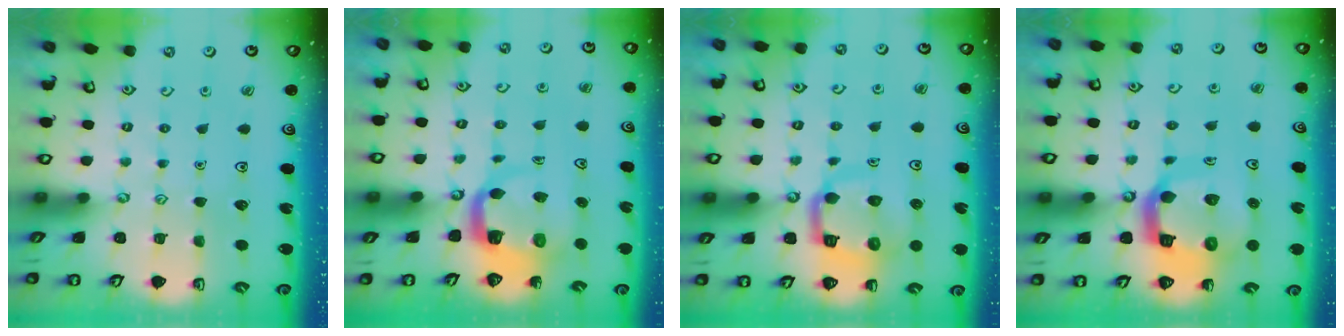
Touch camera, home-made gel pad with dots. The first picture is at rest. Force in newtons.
{"total": 5.7, "press": 5.6, "slide": 0.8}
{"total": 11.1, "press": 11.0, "slide": 1.3}
{"total": 16.1, "press": 15.9, "slide": 2.0}